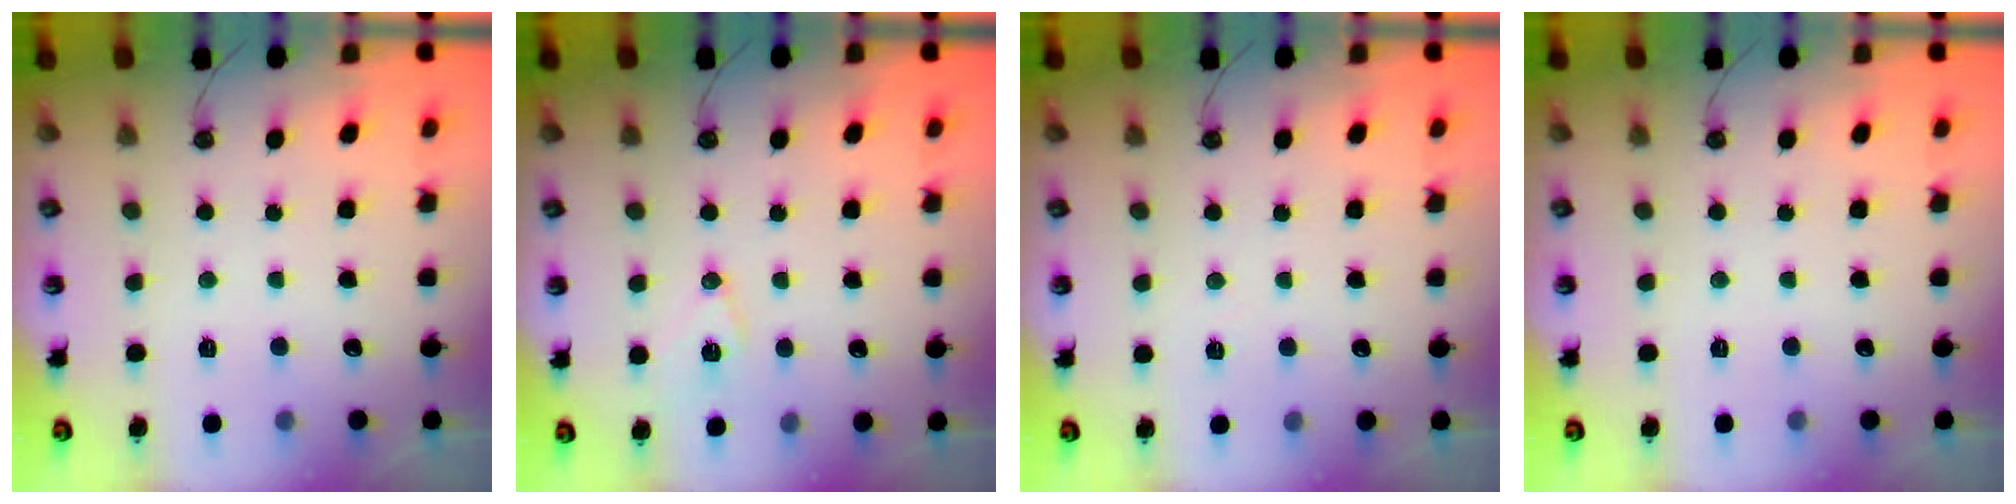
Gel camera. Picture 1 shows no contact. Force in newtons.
{"total": 8.4, "press": 7.8, "slide": 3.0}
{"total": 5.3, "press": 3.1, "slide": 4.3}
{"total": 0.0}